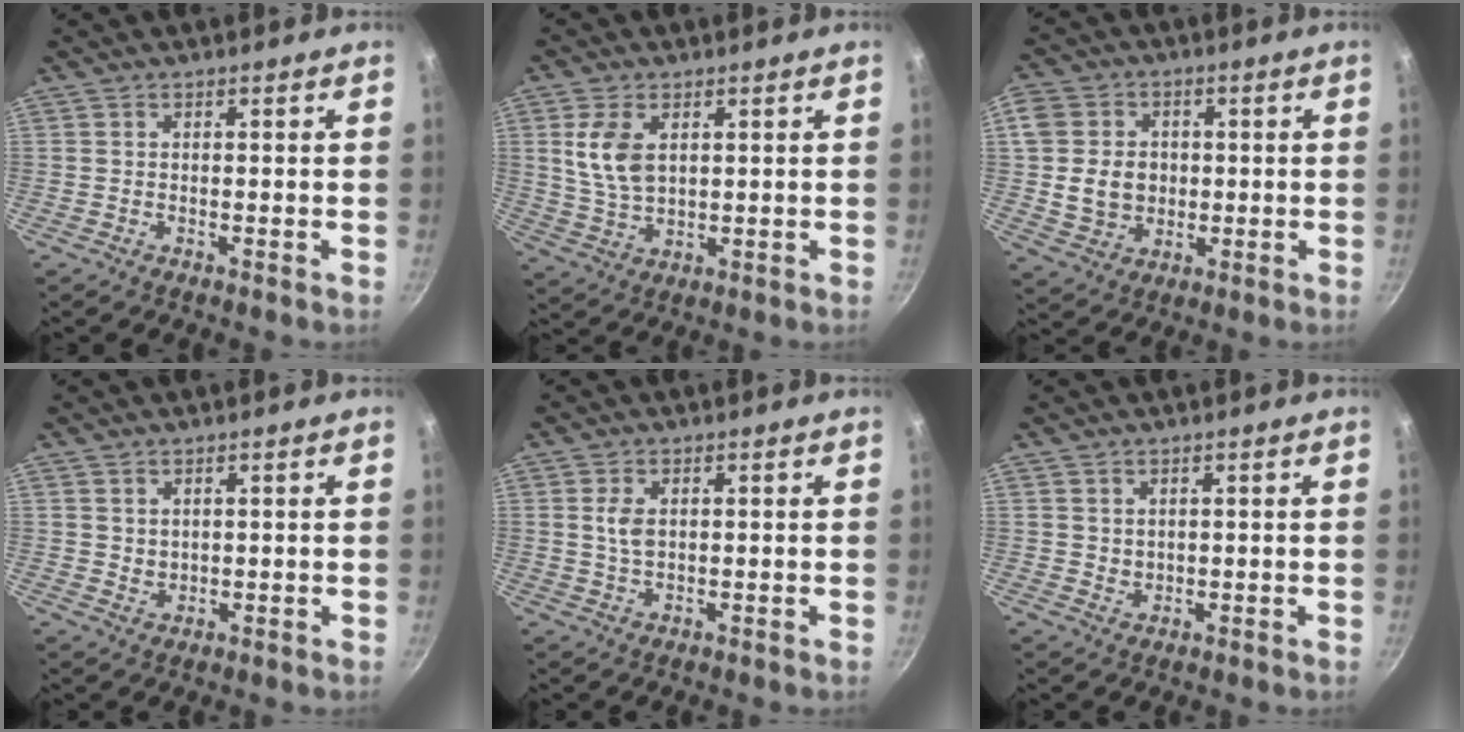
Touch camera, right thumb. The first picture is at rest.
{"total": 8.0, "force": [2.2, 4.8, 6.0], "torque": [-0.115, -0.014, 0.048]}
{"total": 10.1, "force": [0.0, 8.7, 5.1], "torque": [-0.078, 0.006, -0.003]}
{"total": 1.9, "force": [0.9, 1.5, 0.7], "torque": [-0.003, -0.008, 0.021]}
{"total": 3.4, "force": [0.8, 2.0, 2.7], "torque": [-0.047, -0.003, 0.016]}
{"total": 1.6, "force": [0.8, 1.3, 0.5], "torque": [-0.001, -0.006, 0.017]}